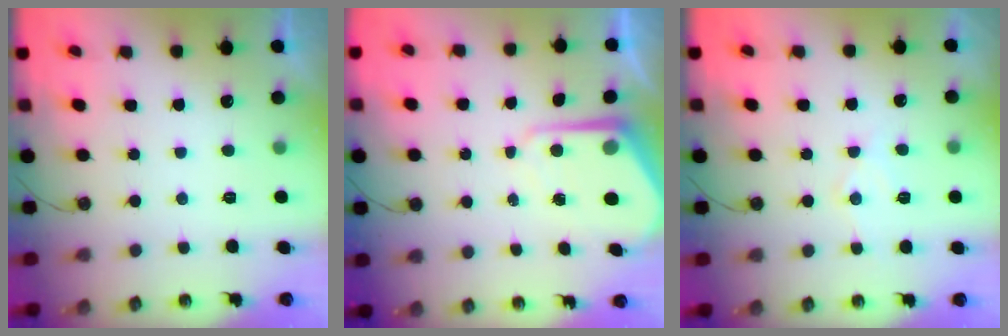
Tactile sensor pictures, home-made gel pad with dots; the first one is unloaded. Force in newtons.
{"total": 6.8, "press": 6.8, "slide": 0.5}
{"total": 7.4, "press": 7.4, "slide": 0.4}